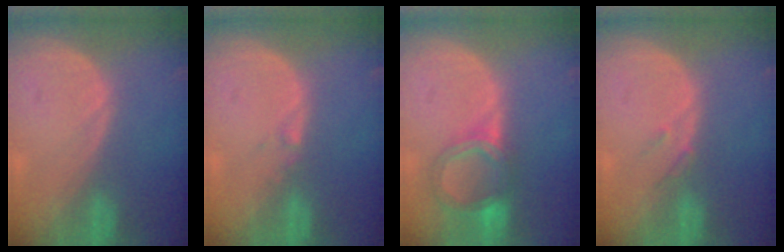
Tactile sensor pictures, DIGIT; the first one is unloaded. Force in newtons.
{"total": 0.7, "press": 0.6, "slide": 0.4}
{"total": 6.1, "press": 5.9, "slide": 1.4}
{"total": 1.5, "press": 1.3, "slide": 0.7}